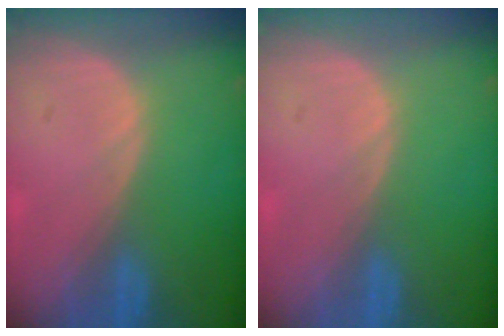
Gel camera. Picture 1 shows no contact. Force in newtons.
{"total": 0.0}